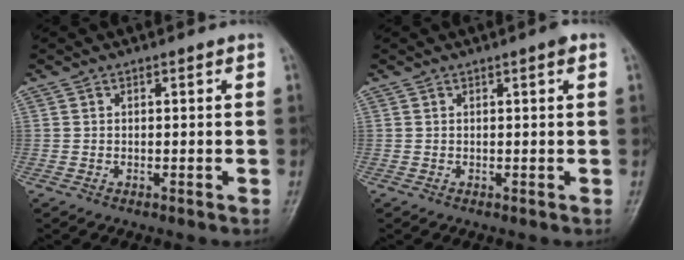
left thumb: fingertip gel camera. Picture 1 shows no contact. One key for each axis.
{"total": 1.2, "fx": 0.6, "fy": 0.1, "fz": 1.1, "tx": -0.019, "ty": 0.001, "tz": 0.006}